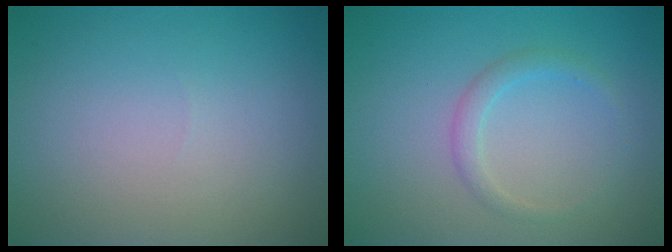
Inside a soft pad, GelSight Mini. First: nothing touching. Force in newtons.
{"total": 1.6, "press": 1.6, "slide": 0.1}